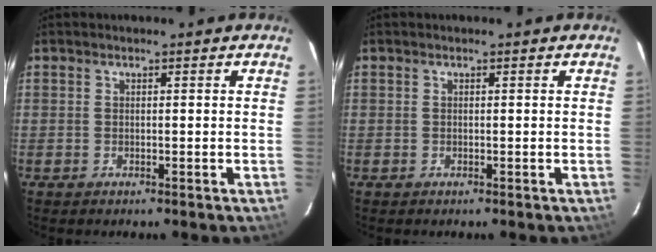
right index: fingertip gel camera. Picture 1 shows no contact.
{"total": 0.0}